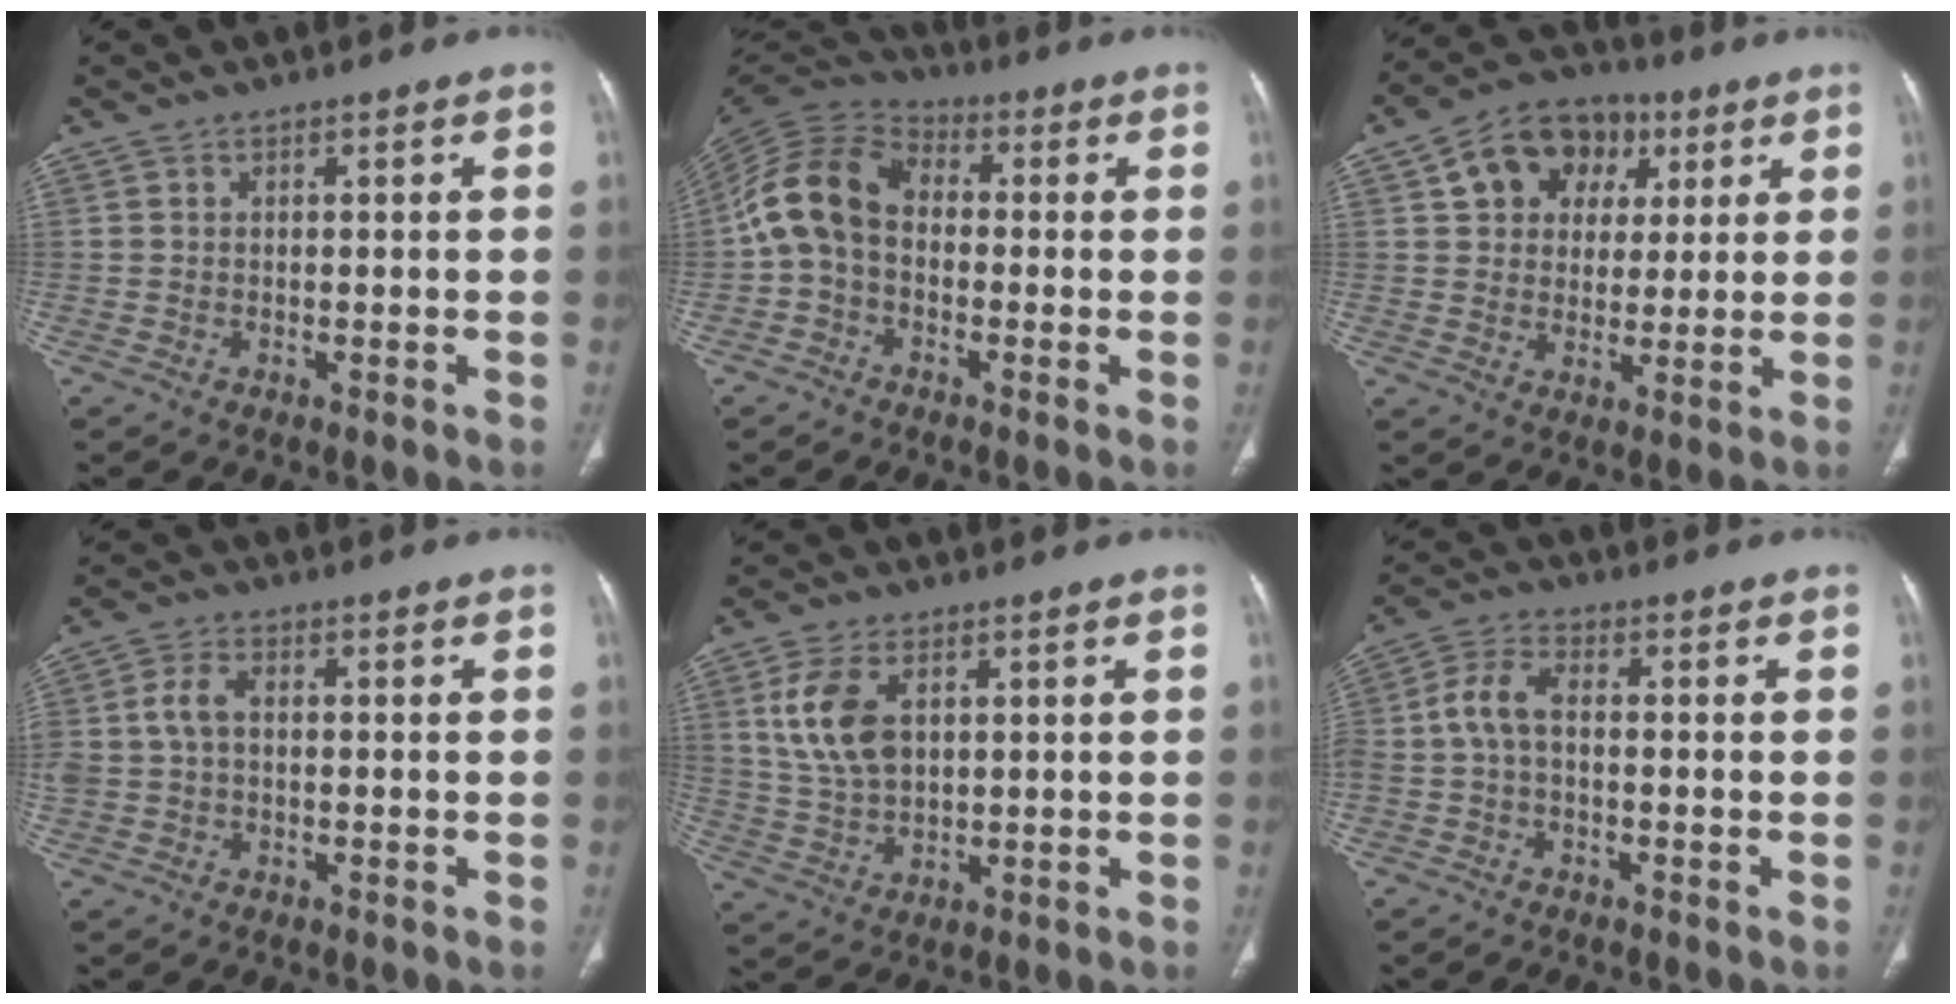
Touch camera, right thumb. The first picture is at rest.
{"total": 11.6, "force": [-0.9, 8.5, 7.9], "torque": [-0.149, 0.033, -0.033]}
{"total": 13.1, "force": [4.9, 10.2, 6.6], "torque": [-0.074, 0.003, 0.074]}
{"total": 4.8, "force": [1.1, 2.7, 3.8], "torque": [-0.095, 0.009, 0.023]}
{"total": 9.3, "force": [2.8, 5.4, 7.1], "torque": [-0.144, -0.004, 0.061]}
{"total": 5.8, "force": [-0.8, 2.9, 5.0], "torque": [-0.113, 0.020, -0.027]}